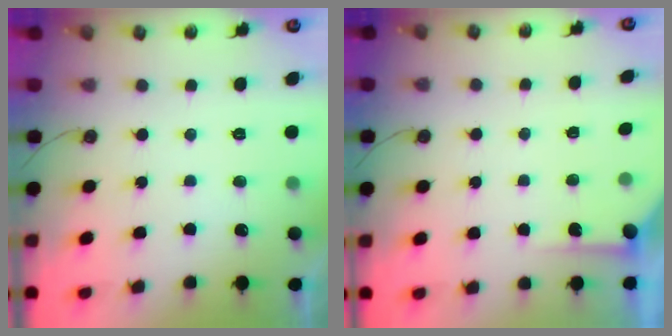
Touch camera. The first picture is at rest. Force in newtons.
{"total": 3.2, "press": 3.2, "slide": 0.3}